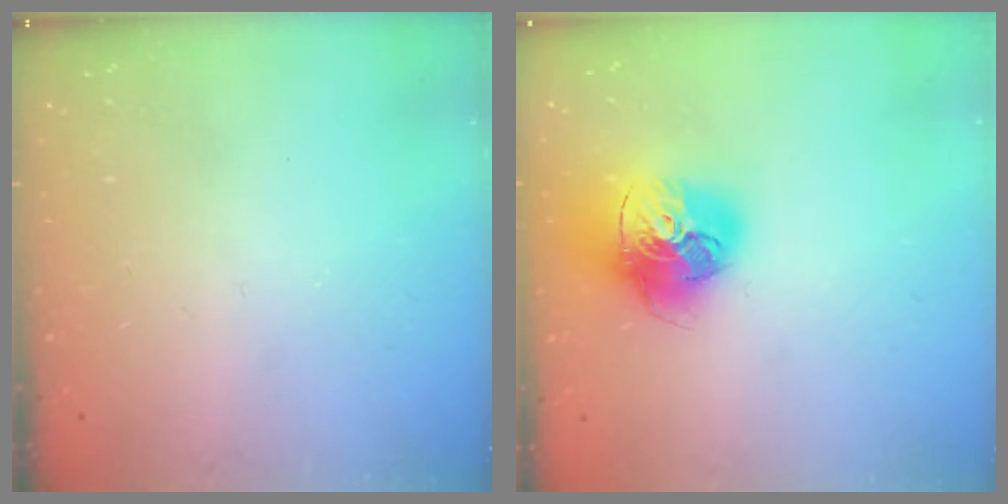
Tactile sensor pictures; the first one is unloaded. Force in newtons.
{"total": 17.5, "press": 17.4, "slide": 1.9}